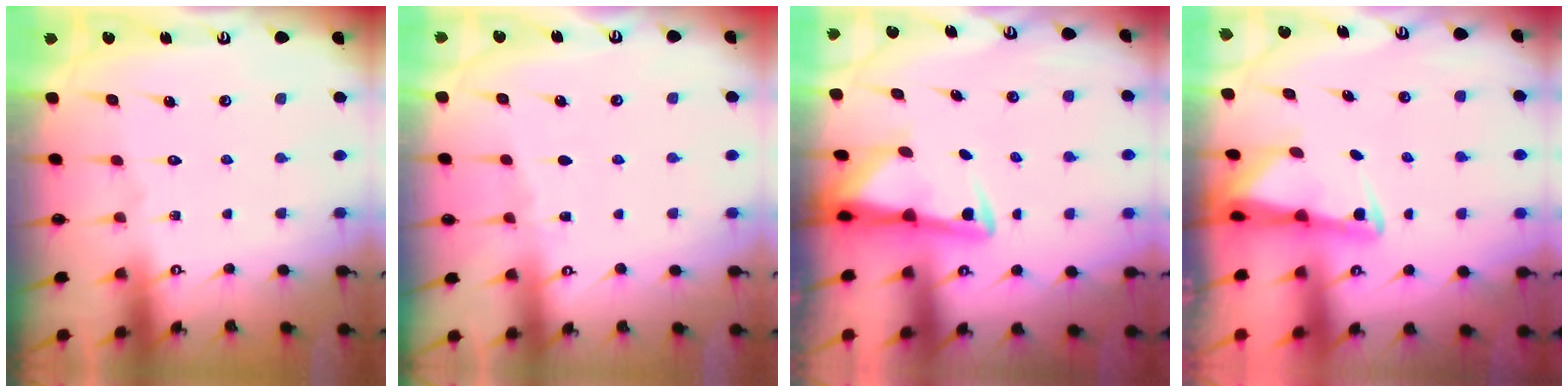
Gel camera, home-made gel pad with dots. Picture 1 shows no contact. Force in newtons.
{"total": 2.4, "press": 2.4, "slide": 0.4}
{"total": 2.9, "press": 2.8, "slide": 0.5}
{"total": 2.3, "press": 2.2, "slide": 0.5}